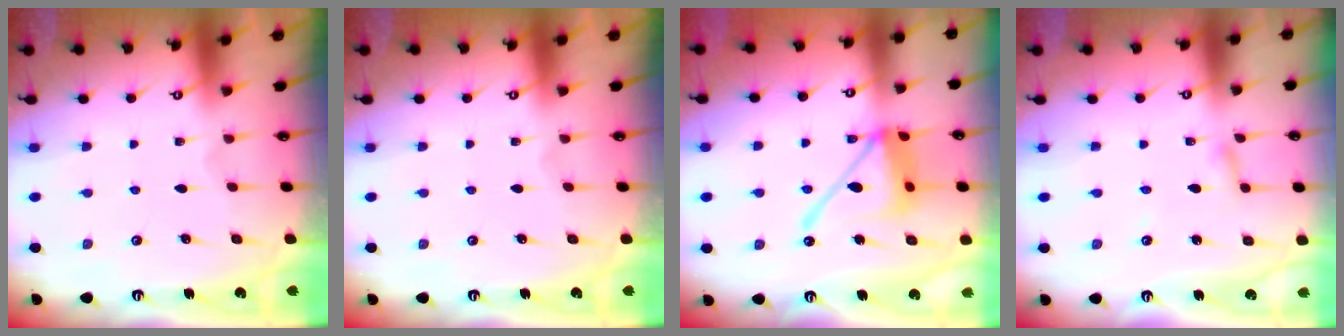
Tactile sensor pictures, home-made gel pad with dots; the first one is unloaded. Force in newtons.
{"total": 0.0}
{"total": 14.4, "press": 14.3, "slide": 1.3}
{"total": 2.7, "press": 2.7, "slide": 0.2}